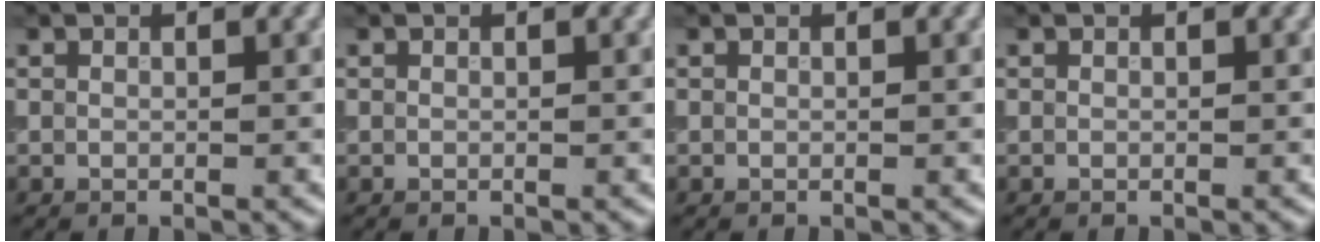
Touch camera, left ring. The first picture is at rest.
{"total": 0.0}
{"total": 0.0}
{"total": 0.0}